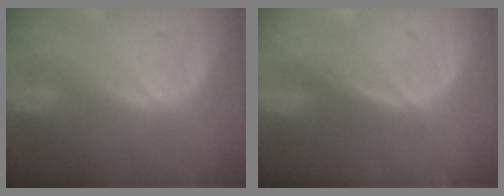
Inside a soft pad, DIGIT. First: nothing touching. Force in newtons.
{"total": 0.0}